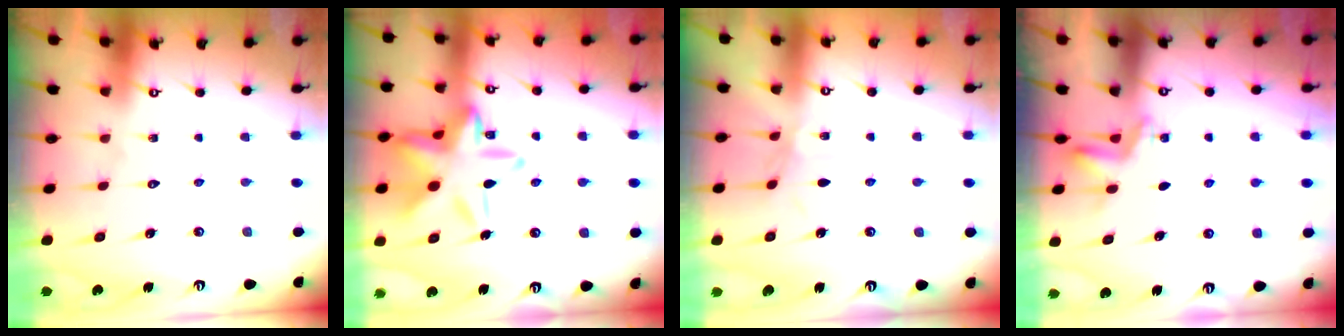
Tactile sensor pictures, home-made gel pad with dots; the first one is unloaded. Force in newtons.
{"total": 19.7, "press": 19.6, "slide": 1.4}
{"total": 2.1, "press": 2.1, "slide": 0.5}
{"total": 2.8, "press": 2.7, "slide": 0.9}